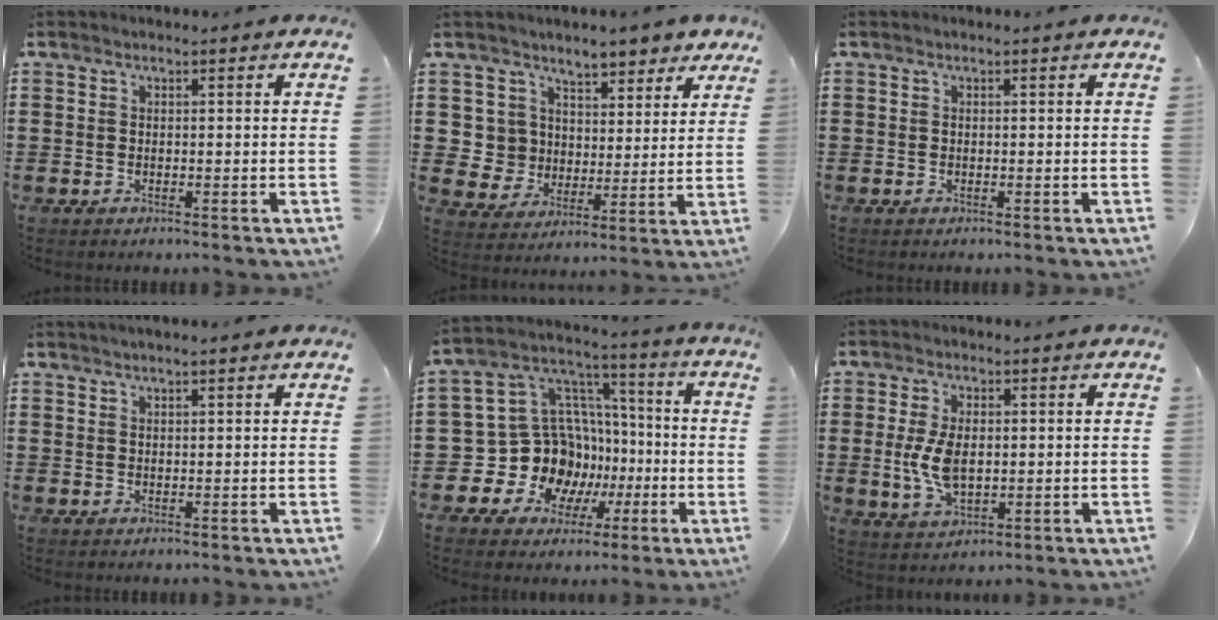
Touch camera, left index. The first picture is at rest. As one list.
[{"total": 6.8, "force": [5.4, 3.9, -1.3], "torque": [-0.026, -0.044, 0.104]}, {"total": 0.0}, {"total": 1.0, "force": [0.8, 0.0, 0.7], "torque": [-0.013, 0.000, 0.015]}, {"total": 13.6, "force": [-3.0, 12.4, 4.7], "torque": [-0.143, -0.019, -0.030]}, {"total": 6.8, "force": [0.2, 3.7, 5.7], "torque": [-0.136, -0.001, -0.001]}]